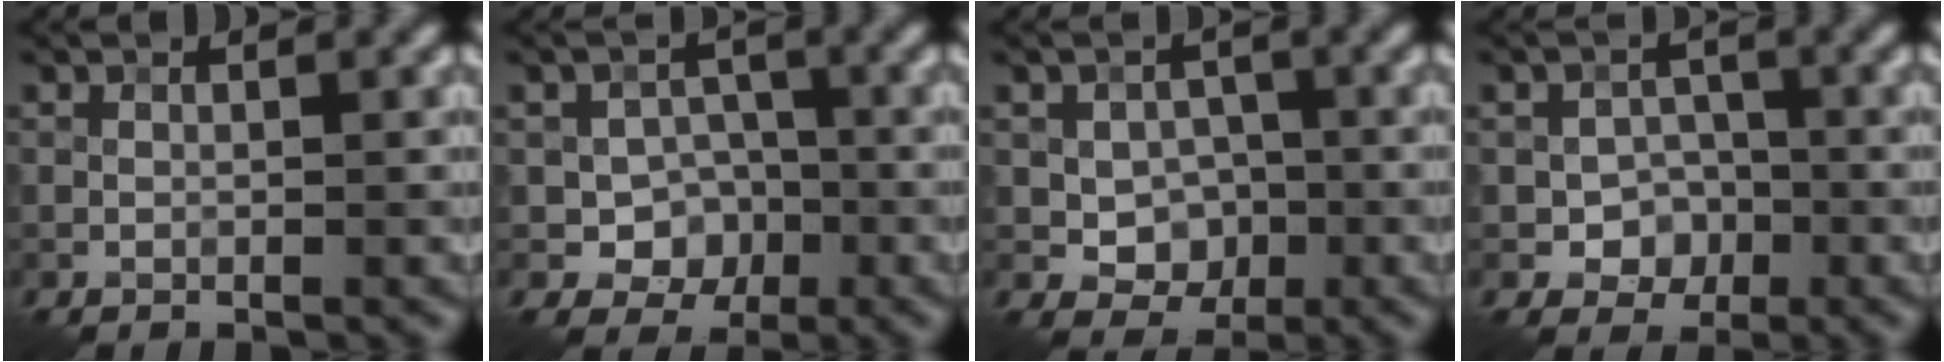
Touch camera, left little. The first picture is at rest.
{"total": 4.3, "force": [-1.1, 3.6, 2.0], "torque": [-0.006, 0.001, -0.030]}
{"total": 4.1, "force": [-0.6, 3.3, 2.2], "torque": [-0.024, -0.001, -0.013]}
{"total": 3.4, "force": [-1.1, 2.8, 1.5], "torque": [-0.010, 0.001, -0.021]}